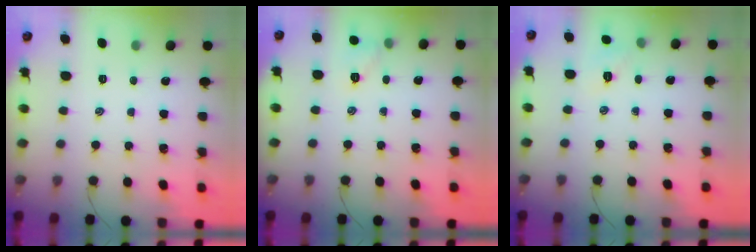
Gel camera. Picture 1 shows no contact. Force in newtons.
{"total": 6.4, "press": 6.3, "slide": 1.3}
{"total": 5.1, "press": 5.0, "slide": 1.3}